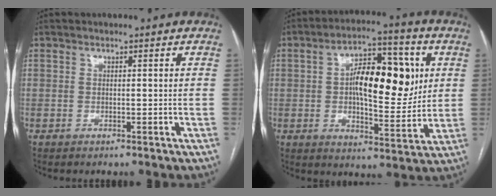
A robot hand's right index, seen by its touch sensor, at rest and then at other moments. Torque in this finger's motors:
{"motor_torque": [0.62, 0.18, 0.42, 0.16]}